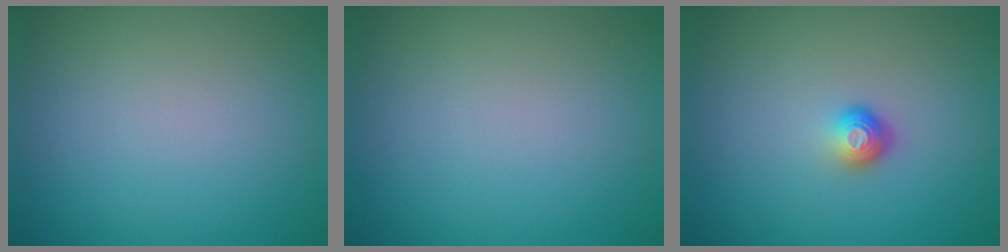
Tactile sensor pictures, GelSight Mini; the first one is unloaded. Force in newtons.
{"total": 0.0}
{"total": 1.8, "press": 1.2, "slide": 1.3}